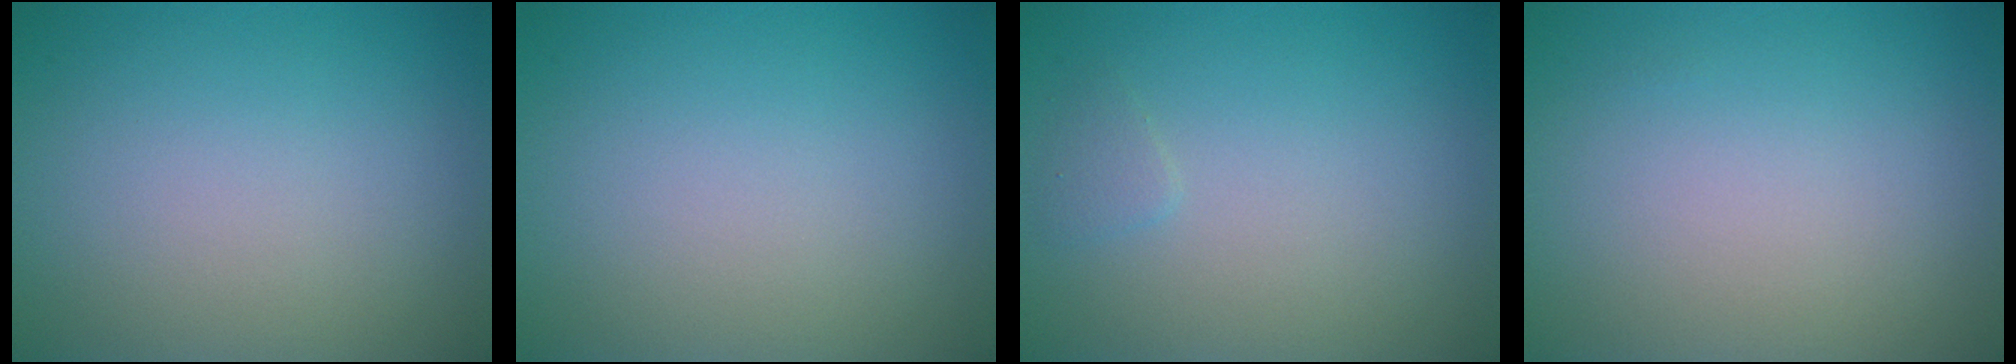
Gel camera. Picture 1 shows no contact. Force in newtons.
{"total": 0.0}
{"total": 0.7, "press": 0.7, "slide": 0.1}
{"total": 0.0}